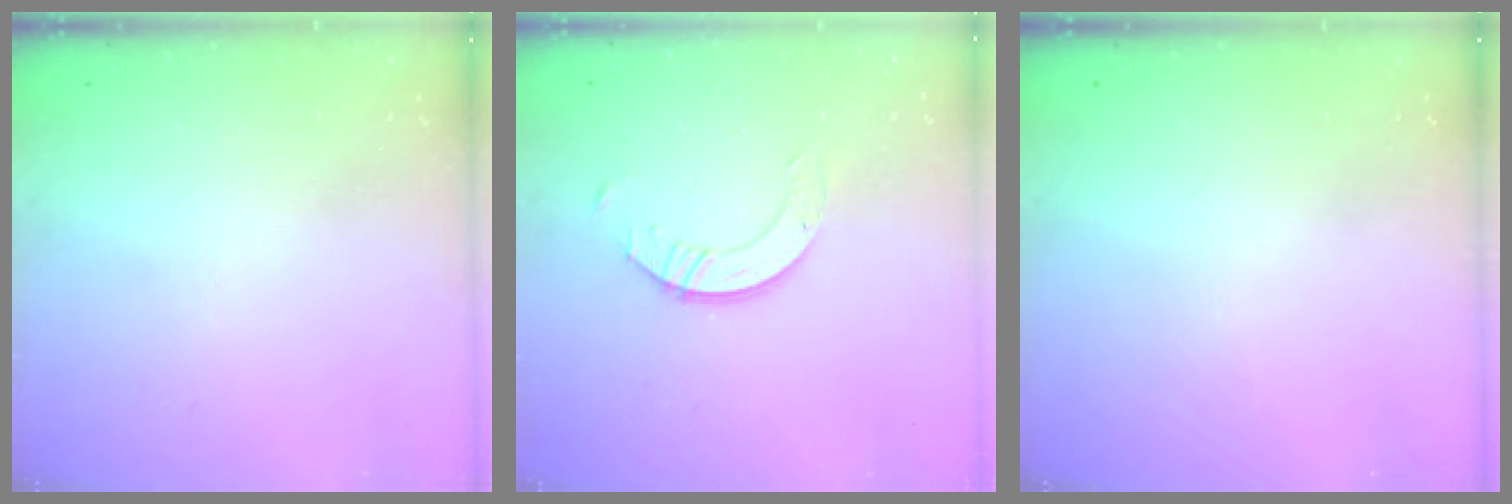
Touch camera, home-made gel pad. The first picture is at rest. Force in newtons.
{"total": 4.8, "press": 4.7, "slide": 0.4}
{"total": 0.0}